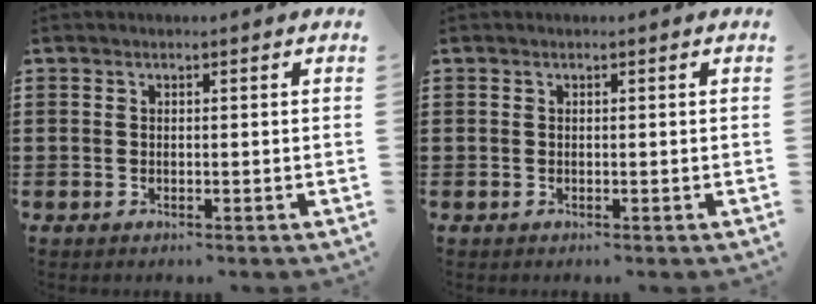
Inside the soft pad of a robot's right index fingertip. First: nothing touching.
{"total": 0.0}